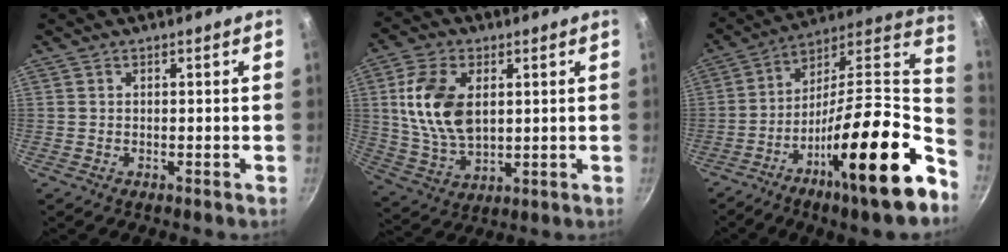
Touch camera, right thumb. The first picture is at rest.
{"total": 13.8, "force": [2.8, 8.5, 10.5], "torque": [-0.188, -0.015, 0.060]}
{"total": 25.5, "force": [-6.8, 6.1, 23.8], "torque": [-0.344, 0.027, -0.124]}